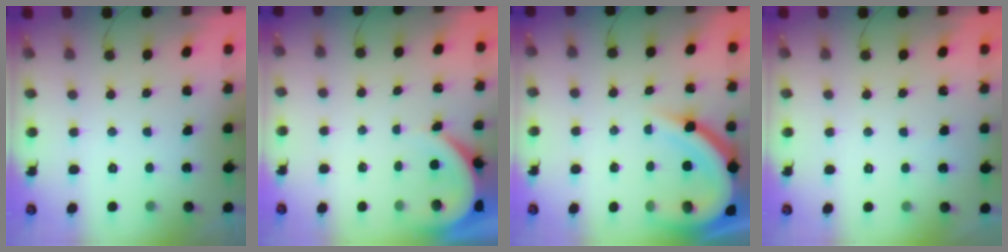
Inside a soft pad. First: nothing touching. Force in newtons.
{"total": 3.7, "press": 3.7, "slide": 0.4}
{"total": 15.6, "press": 15.6, "slide": 1.3}
{"total": 1.5, "press": 1.5, "slide": 0.2}